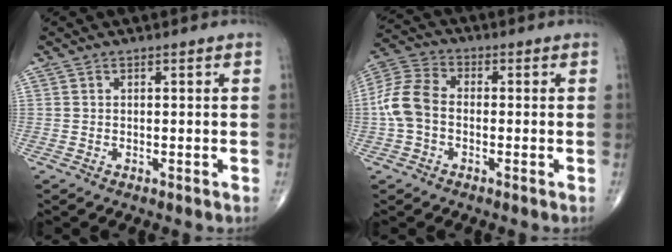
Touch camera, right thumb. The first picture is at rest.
{"total": 8.7, "force": [-1.1, 6.0, 6.2], "torque": [-0.130, 0.026, -0.035]}